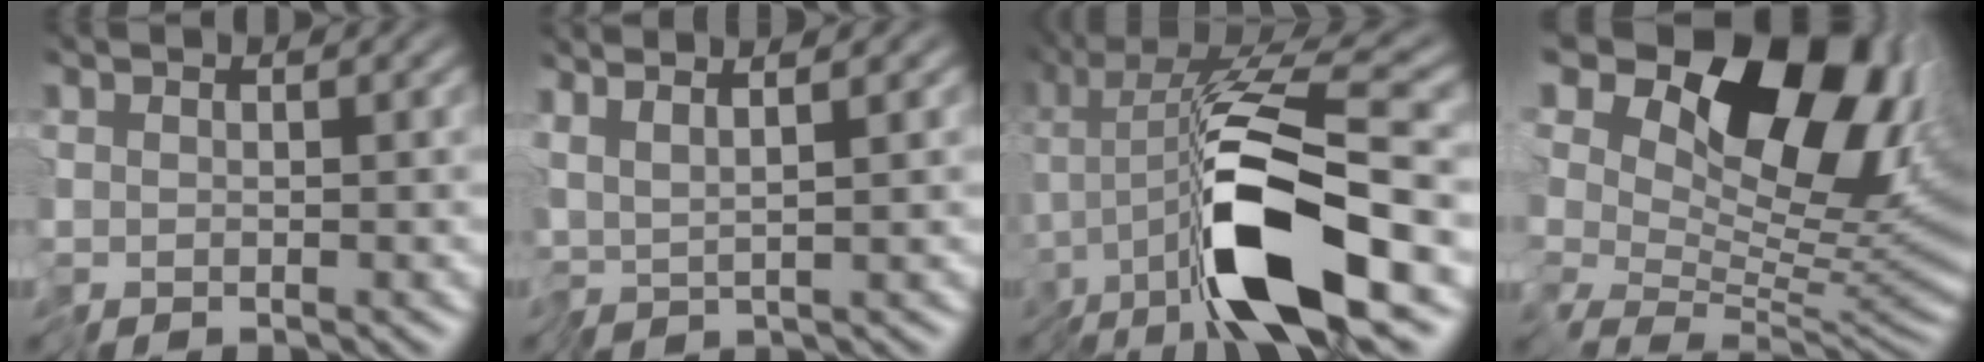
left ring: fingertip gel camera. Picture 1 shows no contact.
{"total": 2.7, "force": [1.5, -0.1, 2.3], "torque": [-0.041, 0.012, 0.019]}
{"total": 10.3, "force": [-3.7, 1.6, 9.4], "torque": [-0.160, 0.006, -0.079]}
{"total": 15.2, "force": [8.3, 8.2, 9.8], "torque": [-0.160, 0.031, 0.130]}